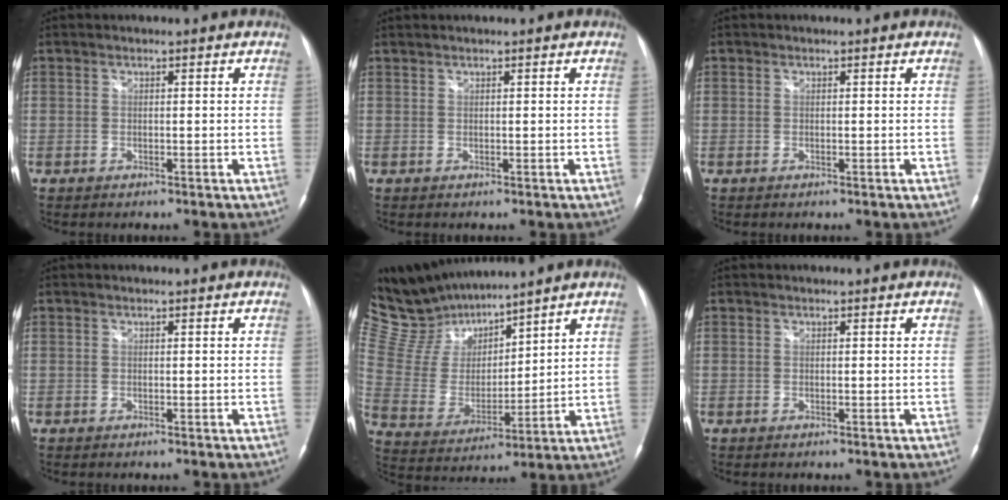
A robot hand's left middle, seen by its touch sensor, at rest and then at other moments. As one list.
[{"total": 0.6, "force": [0.6, -0.1, 0.1], "torque": [-0.006, 0.009, 0.016]}, {"total": 0.0}, {"total": 0.0}, {"total": 12.6, "force": [12.1, 2.5, 2.4], "torque": [-0.074, 0.009, 0.254]}, {"total": 0.0}]